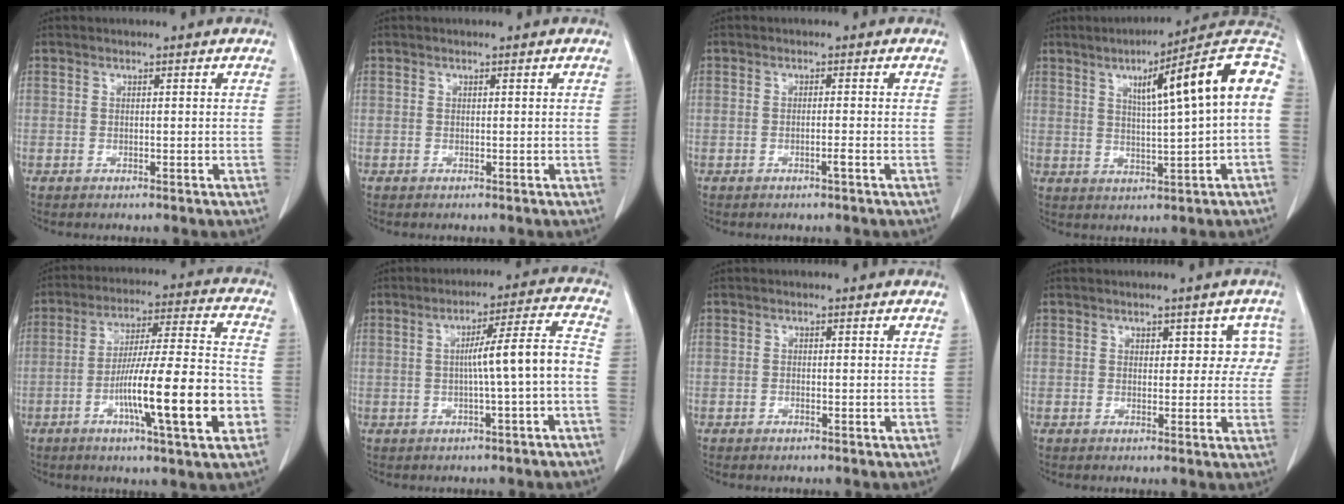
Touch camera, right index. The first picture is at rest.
{"total": 0.0}
{"total": 1.0, "force": [-0.6, -0.2, 0.9], "torque": [-0.015, 0.000, -0.009]}
{"total": 16.1, "force": [3.5, 0.5, 15.8], "torque": [-0.213, 0.030, 0.042]}
{"total": 17.3, "force": [-5.5, 1.1, 16.4], "torque": [-0.268, -0.001, -0.087]}
{"total": 8.0, "force": [-1.4, -0.6, 7.9], "torque": [-0.117, 0.021, -0.016]}
{"total": 0.5, "force": [-0.4, 0.1, 0.3], "torque": [-0.010, -0.001, -0.005]}
{"total": 4.0, "force": [1.6, 2.6, 2.6], "torque": [-0.004, 0.014, 0.015]}